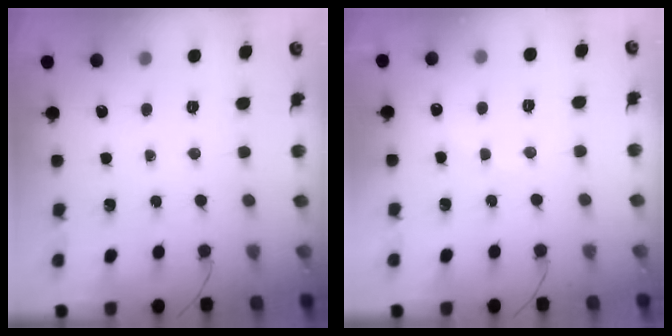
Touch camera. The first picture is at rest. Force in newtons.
{"total": 6.0, "press": 5.9, "slide": 1.1}